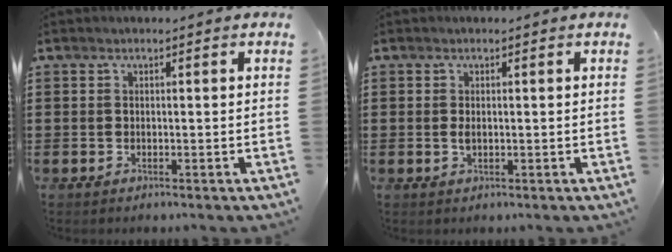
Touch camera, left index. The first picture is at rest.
{"total": 1.0, "force": [-0.1, 0.5, 0.9], "torque": [-0.019, 0.002, -0.002]}